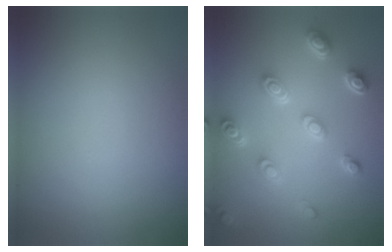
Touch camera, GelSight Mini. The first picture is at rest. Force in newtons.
{"total": 4.8, "press": 3.8, "slide": 2.9}